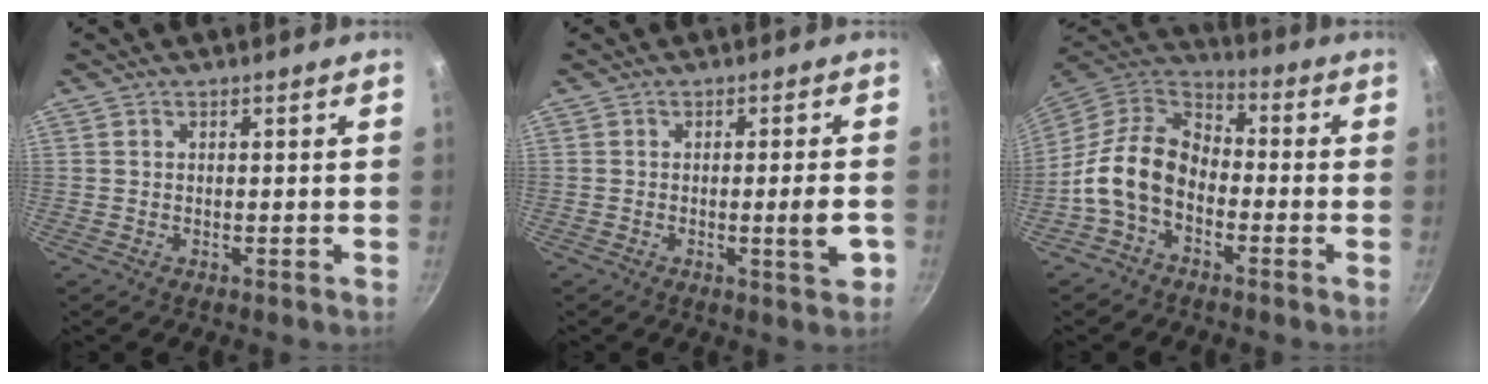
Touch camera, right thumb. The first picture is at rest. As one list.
[{"total": 4.9, "force": [-1.3, 0.6, 4.7], "torque": [-0.062, 0.005, -0.016]}, {"total": 13.1, "force": [-3.4, 9.0, 8.9], "torque": [-0.143, 0.042, -0.085]}]